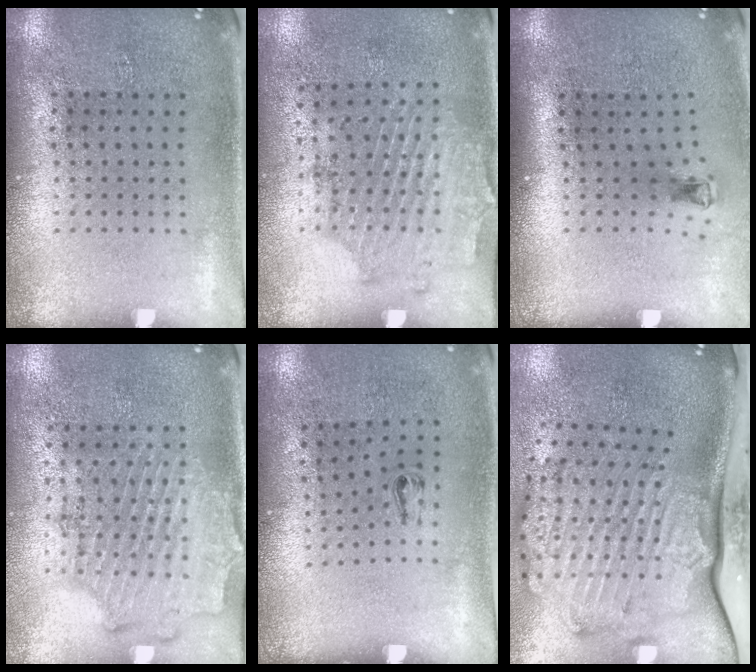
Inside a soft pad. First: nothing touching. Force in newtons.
{"total": 1.7, "press": 1.2, "slide": 1.1}
{"total": 0.7, "press": 0.3, "slide": 0.7}
{"total": 1.8, "press": 1.7, "slide": 0.7}
{"total": 0.5, "press": 0.2, "slide": 0.5}
{"total": 3.4, "press": 2.4, "slide": 2.4}